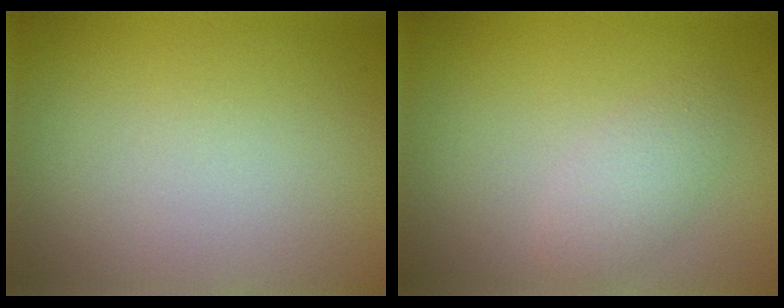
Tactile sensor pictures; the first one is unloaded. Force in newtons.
{"total": 2.1, "press": 2.1, "slide": 0.2}